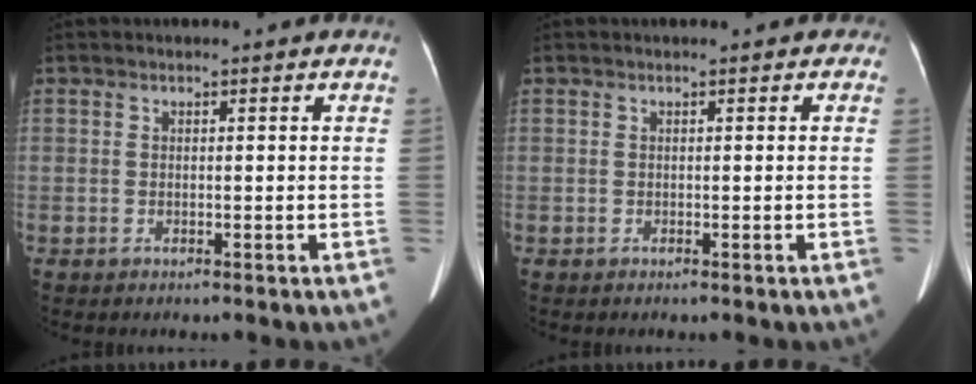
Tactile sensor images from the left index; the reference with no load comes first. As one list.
[{"total": 0.0}]